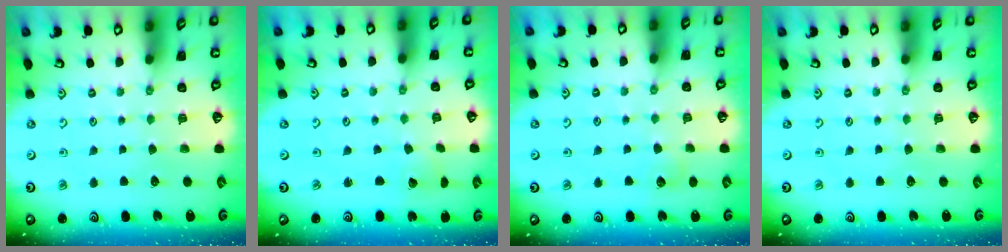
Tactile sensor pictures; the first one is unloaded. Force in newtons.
{"total": 2.0, "press": 2.0, "slide": 0.1}
{"total": 5.6, "press": 5.6, "slide": 0.6}
{"total": 0.0}